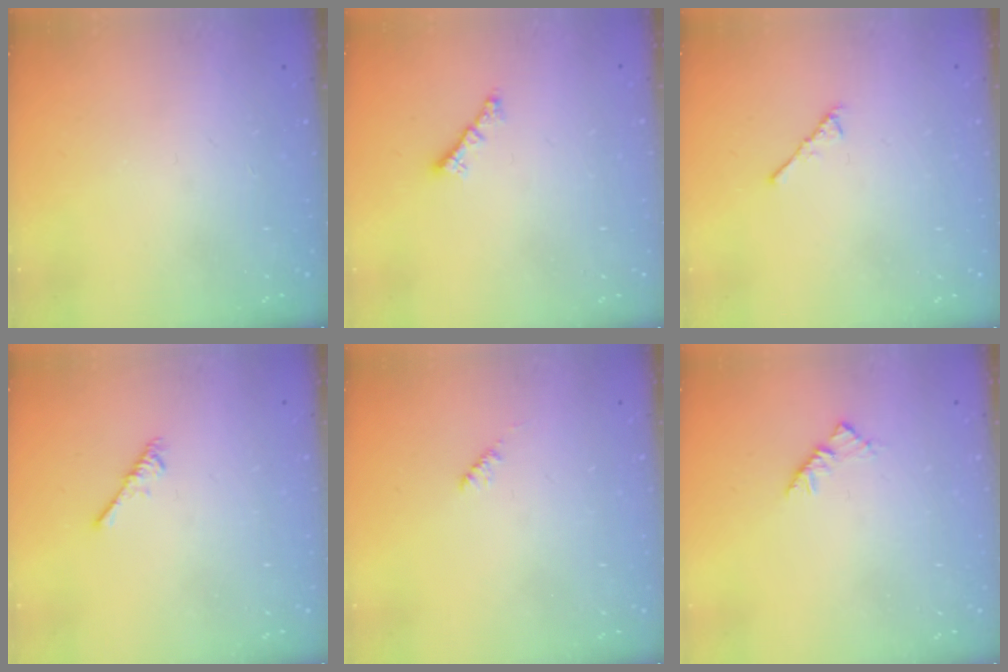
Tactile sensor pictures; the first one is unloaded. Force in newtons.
{"total": 0.8, "press": 0.7, "slide": 0.4}
{"total": 2.9, "press": 2.8, "slide": 0.7}
{"total": 2.2, "press": 2.1, "slide": 0.5}
{"total": 3.1, "press": 3.1, "slide": 0.6}
{"total": 2.9, "press": 2.8, "slide": 0.7}